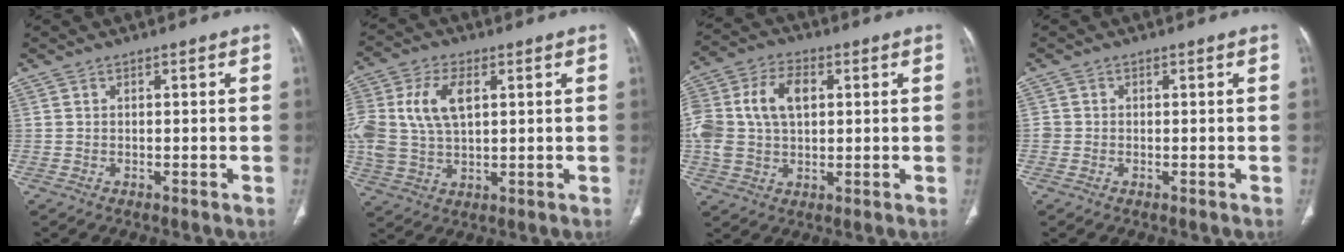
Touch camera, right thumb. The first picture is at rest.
{"total": 13.7, "force": [3.1, 8.1, 10.5], "torque": [-0.238, 0.004, 0.064]}
{"total": 14.7, "force": [2.3, 10.0, 10.5], "torque": [-0.230, 0.015, 0.042]}
{"total": 1.2, "force": [-0.2, 1.2, 0.2], "torque": [0.004, 0.004, -0.004]}